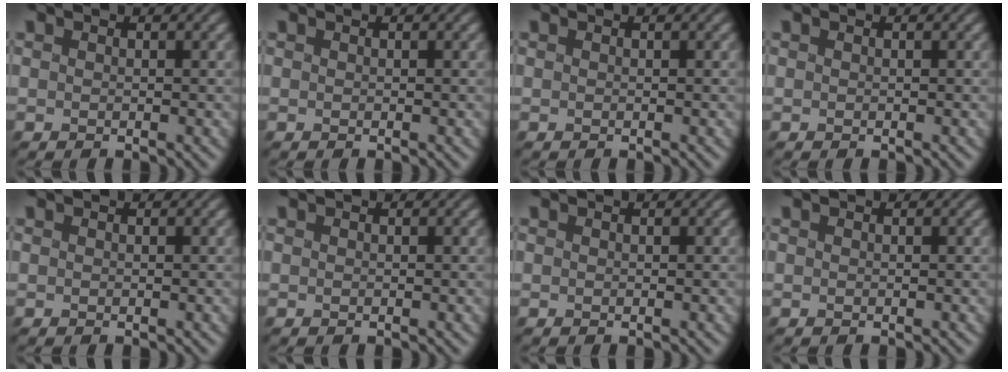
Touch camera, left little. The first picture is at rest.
{"total": 0.0}
{"total": 0.0}
{"total": 0.0}
{"total": 0.0}
{"total": 0.0}
{"total": 0.0}
{"total": 0.0}